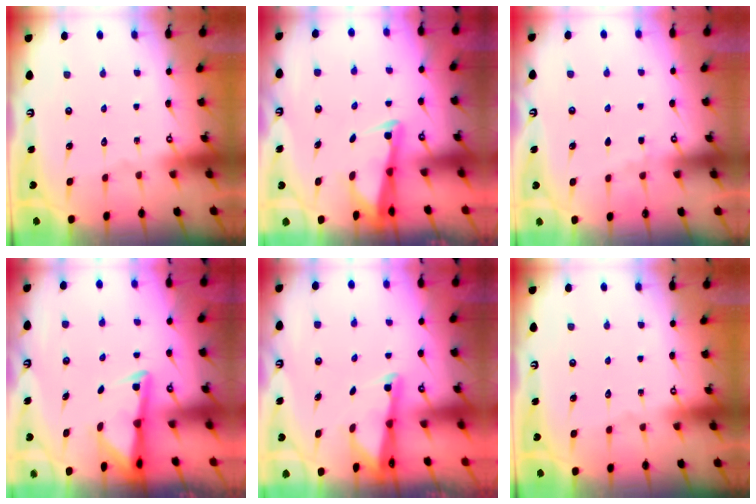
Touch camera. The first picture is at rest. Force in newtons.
{"total": 2.4, "press": 2.4, "slide": 0.5}
{"total": 2.8, "press": 2.8, "slide": 0.5}
{"total": 2.8, "press": 2.7, "slide": 0.7}
{"total": 1.7, "press": 1.7, "slide": 0.3}
{"total": 0.0}